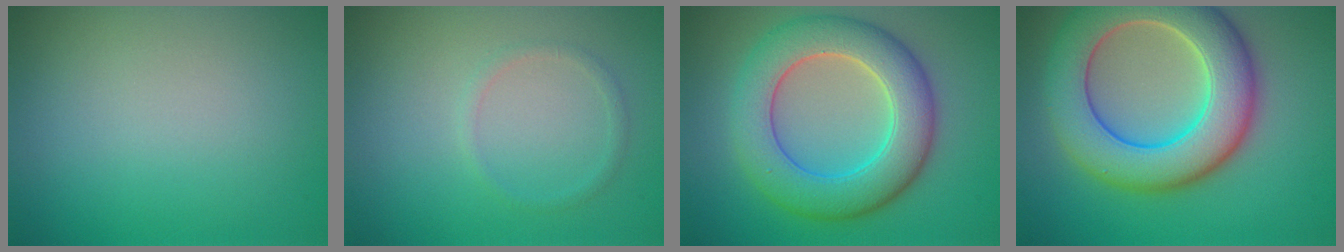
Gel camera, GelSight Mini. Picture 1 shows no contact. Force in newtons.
{"total": 1.0, "press": 1.0, "slide": 0.0}
{"total": 8.0, "press": 8.0, "slide": 0.3}
{"total": 10.3, "press": 10.3, "slide": 0.7}